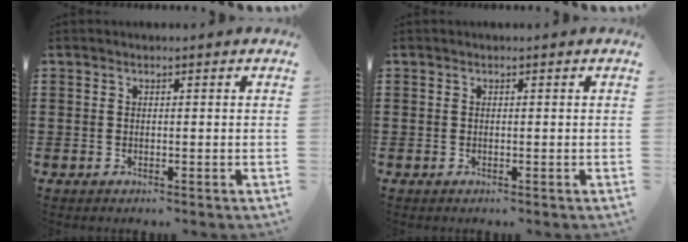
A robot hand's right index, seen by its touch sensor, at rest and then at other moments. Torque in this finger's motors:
{"motor_torque": [-0.02, 0.02, 0.00, 0.00]}